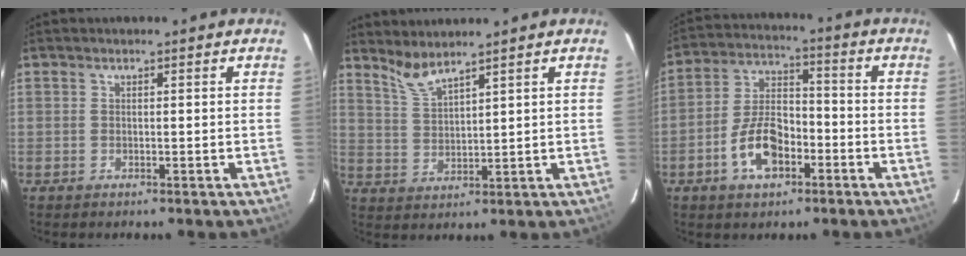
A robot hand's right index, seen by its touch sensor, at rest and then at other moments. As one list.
[{"total": 4.6, "force": [4.1, 0.1, 2.0], "torque": [-0.044, -0.002, 0.089]}, {"total": 10.8, "force": [-4.9, 5.9, 7.7], "torque": [-0.153, 0.017, -0.081]}]